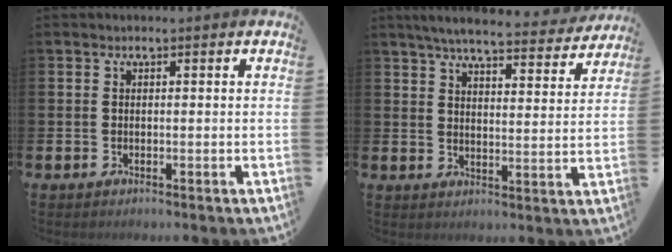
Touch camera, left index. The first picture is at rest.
{"total": 6.1, "force": [5.7, 0.5, 2.1], "torque": [-0.047, -0.038, 0.094]}